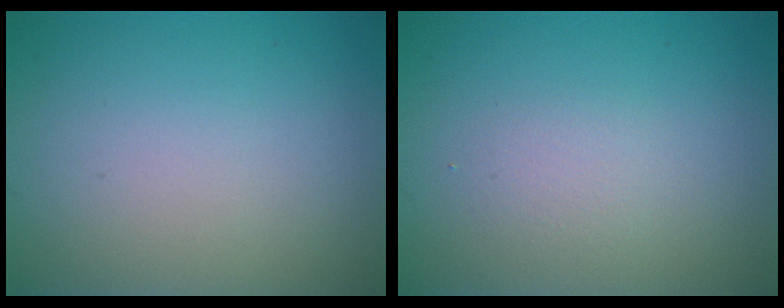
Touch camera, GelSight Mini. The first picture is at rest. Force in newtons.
{"total": 1.3, "press": 1.3, "slide": 0.0}